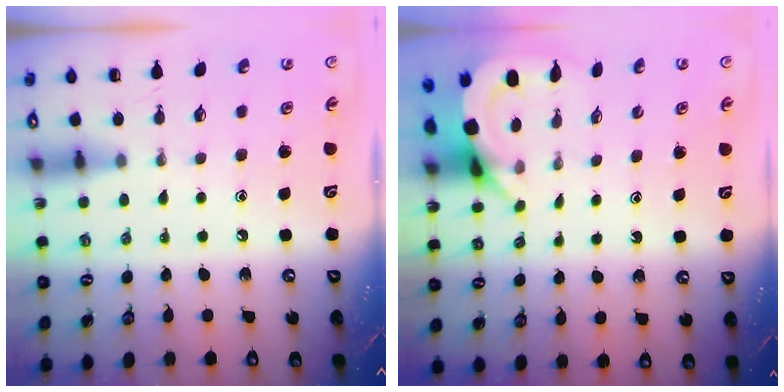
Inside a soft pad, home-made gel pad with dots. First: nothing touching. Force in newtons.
{"total": 3.5, "press": 3.5, "slide": 0.2}